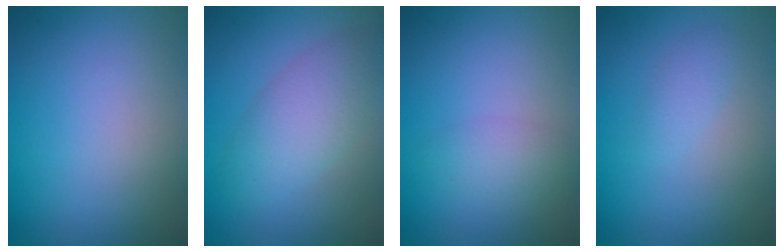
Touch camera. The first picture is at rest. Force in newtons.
{"total": 6.1, "press": 6.1, "slide": 0.1}
{"total": 1.8, "press": 1.8, "slide": 0.0}
{"total": 1.2, "press": 1.2, "slide": 0.1}